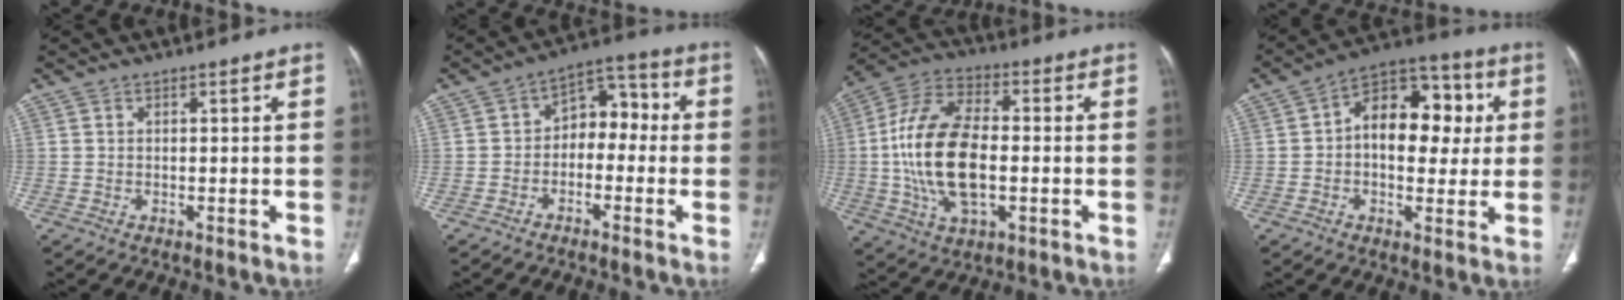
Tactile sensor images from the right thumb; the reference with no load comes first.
{"total": 8.1, "force": [-1.2, 5.7, 5.6], "torque": [-0.043, 0.047, -0.036]}
{"total": 18.6, "force": [-1.5, 9.8, 15.8], "torque": [-0.311, 0.017, -0.026]}
{"total": 15.7, "force": [1.9, 10.0, 12.0], "torque": [-0.126, 0.031, 0.020]}